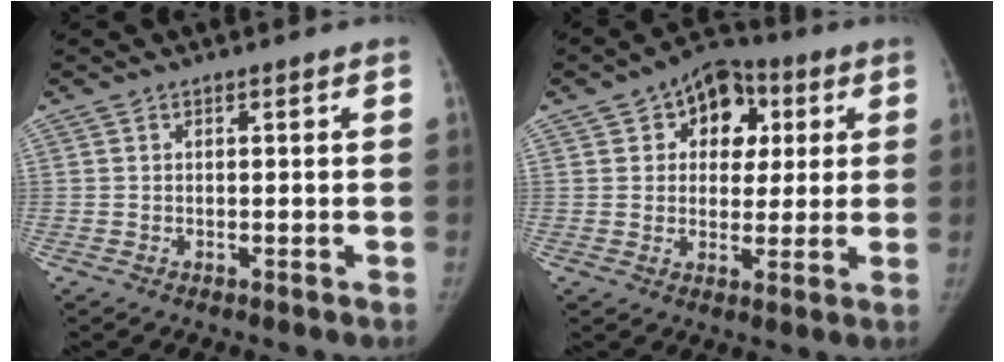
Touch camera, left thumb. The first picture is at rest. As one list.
[{"total": 10.9, "force": [3.5, 8.4, 6.1], "torque": [-0.027, 0.003, 0.044]}]